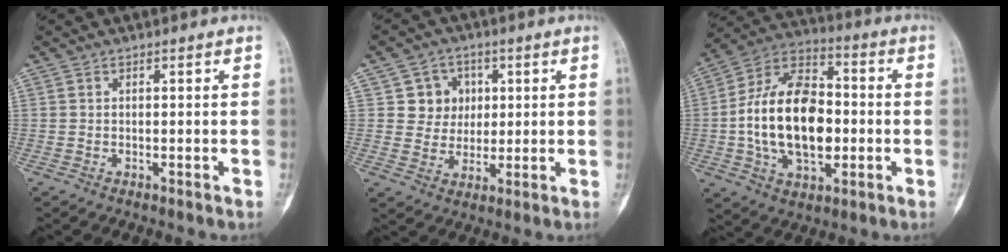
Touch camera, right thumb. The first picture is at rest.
{"total": 7.1, "force": [1.9, 6.7, 1.6], "torque": [0.017, 0.002, 0.030]}
{"total": 20.7, "force": [-1.5, 12.4, 16.5], "torque": [-0.270, 0.025, -0.025]}